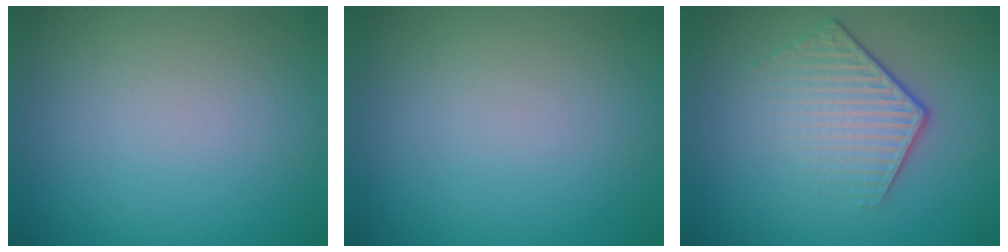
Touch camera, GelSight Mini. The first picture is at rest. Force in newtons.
{"total": 0.0}
{"total": 4.2, "press": 2.9, "slide": 3.1}